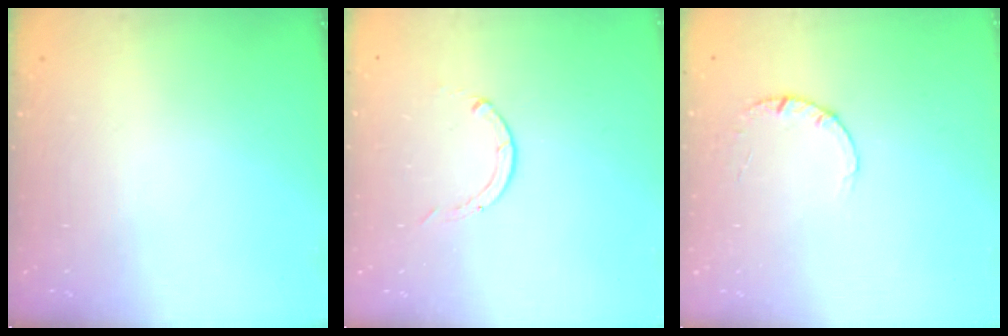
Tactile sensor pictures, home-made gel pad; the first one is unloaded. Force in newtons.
{"total": 0.0}
{"total": 1.8, "press": 1.8, "slide": 0.1}